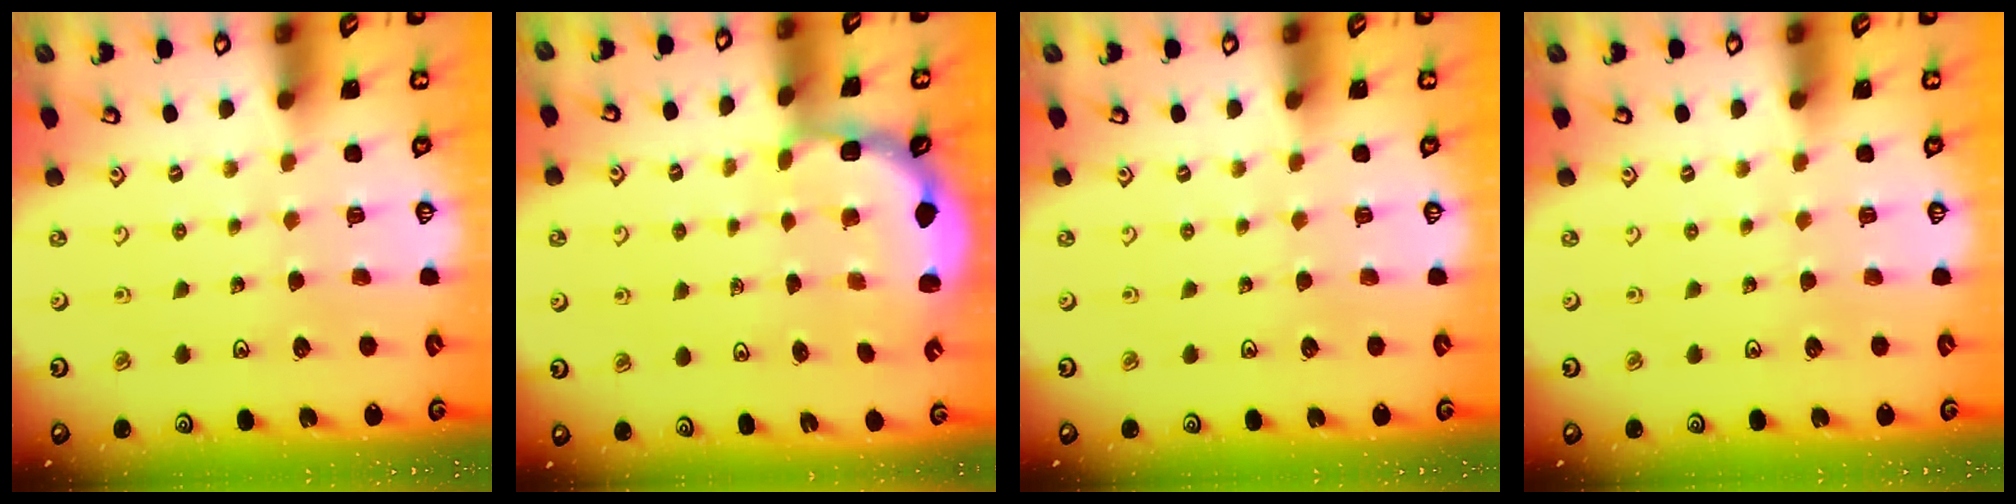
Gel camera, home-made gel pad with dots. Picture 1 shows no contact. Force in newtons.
{"total": 2.7, "press": 2.3, "slide": 1.4}
{"total": 0.0}
{"total": 0.0}